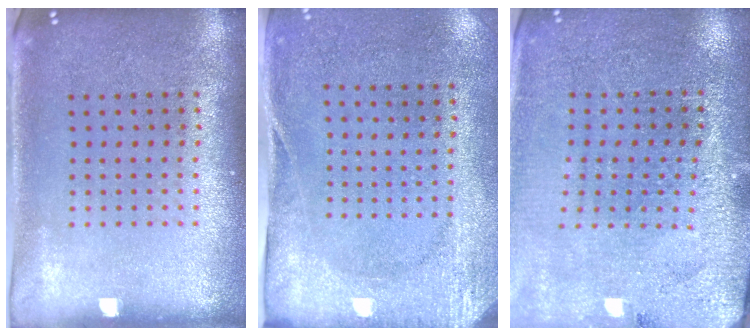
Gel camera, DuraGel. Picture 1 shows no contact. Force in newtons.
{"total": 2.7, "press": 2.1, "slide": 1.7}
{"total": 2.8, "press": 2.8, "slide": 0.1}